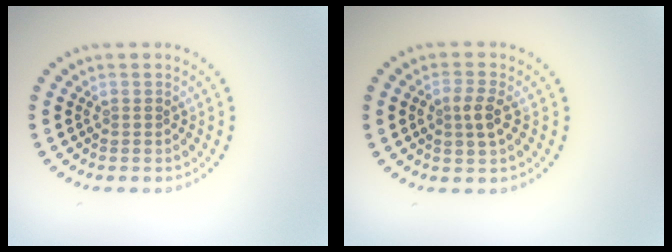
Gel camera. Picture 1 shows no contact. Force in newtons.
{"total": 2.1, "press": 2.1, "slide": 0.4}